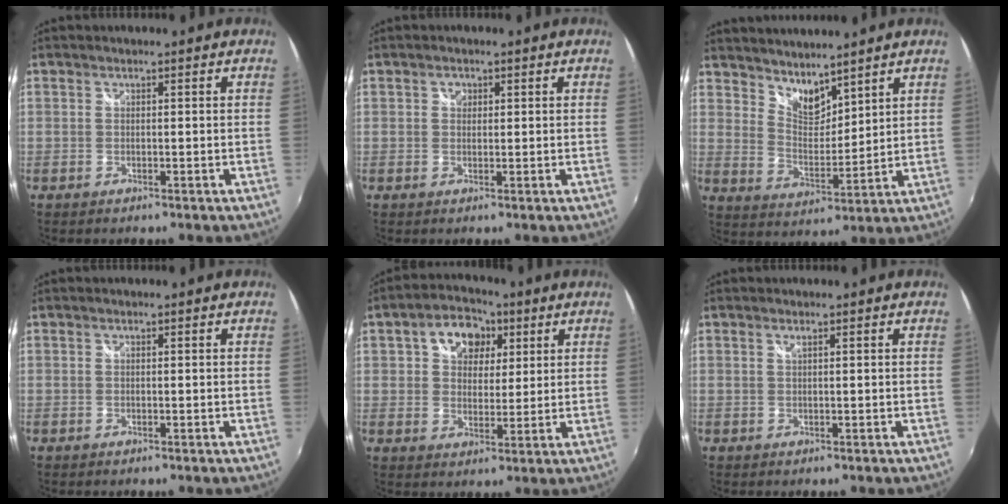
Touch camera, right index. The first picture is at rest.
{"total": 1.4, "force": [0.4, 1.2, 0.5], "torque": [-0.005, 0.004, 0.005]}
{"total": 7.6, "force": [6.6, 2.6, 2.7], "torque": [-0.035, -0.002, 0.123]}
{"total": 0.0}
{"total": 9.3, "force": [3.5, 6.9, 5.3], "torque": [-0.096, 0.024, 0.056]}
{"total": 0.6, "force": [0.3, -0.2, 0.4], "torque": [-0.008, 0.001, 0.005]}